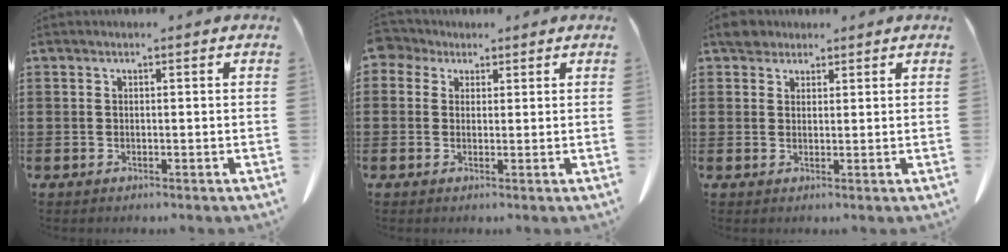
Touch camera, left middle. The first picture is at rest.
{"total": 2.3, "force": [1.5, 1.6, 0.7], "torque": [-0.023, 0.008, 0.028]}
{"total": 2.8, "force": [2.4, 1.4, 0.7], "torque": [-0.014, 0.004, 0.045]}